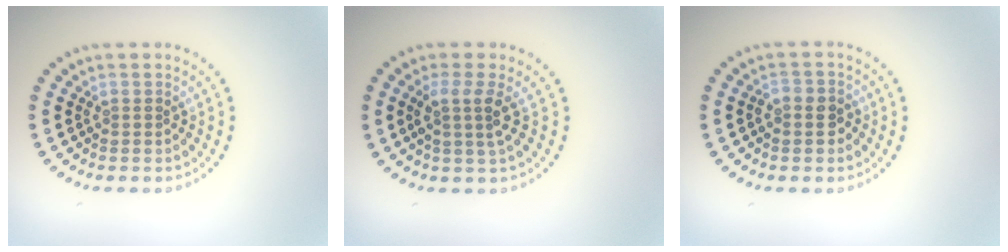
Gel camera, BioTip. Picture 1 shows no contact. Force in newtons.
{"total": 2.4, "press": 1.8, "slide": 1.6}
{"total": 2.0, "press": 1.9, "slide": 0.6}